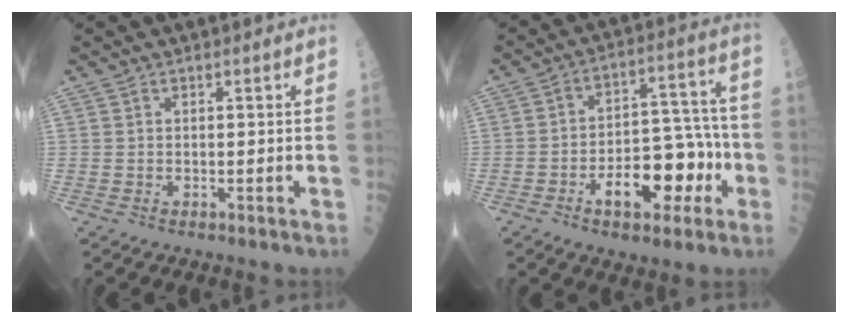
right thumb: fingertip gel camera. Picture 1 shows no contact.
{"total": 15.2, "force": [-5.5, 8.2, 11.6], "torque": [-0.132, 0.054, -0.078]}